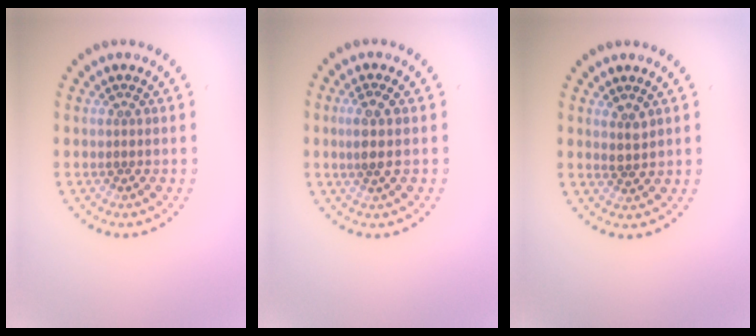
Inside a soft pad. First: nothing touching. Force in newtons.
{"total": 2.0, "press": 1.8, "slide": 0.9}
{"total": 1.3, "press": 1.1, "slide": 0.6}